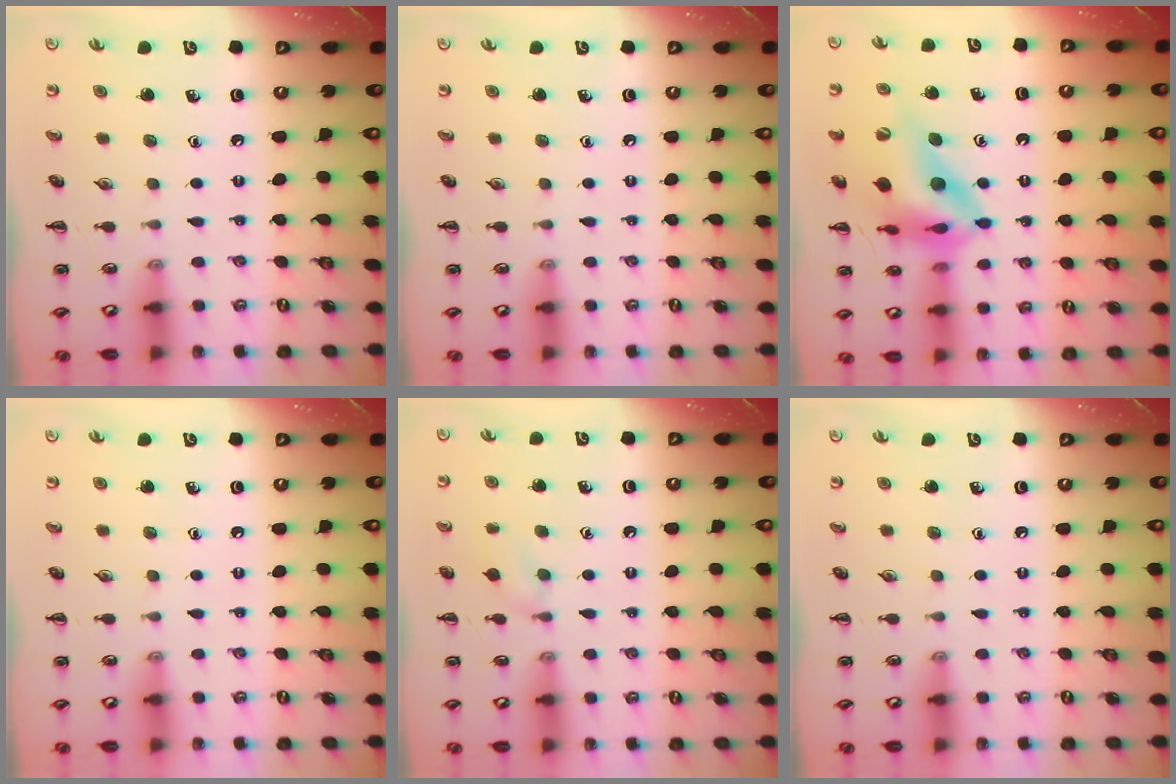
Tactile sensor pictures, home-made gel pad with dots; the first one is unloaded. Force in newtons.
{"total": 0.0}
{"total": 15.1, "press": 14.4, "slide": 4.7}
{"total": 0.0}
{"total": 7.0, "press": 6.6, "slide": 2.1}
{"total": 0.0}